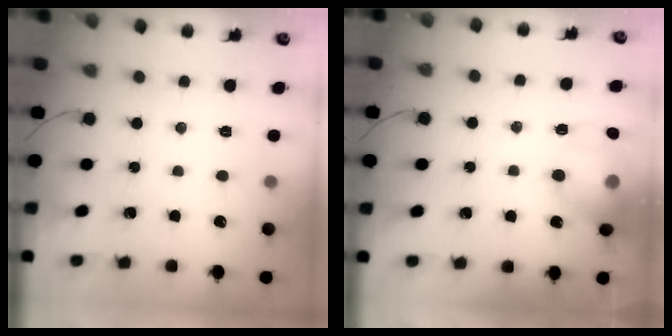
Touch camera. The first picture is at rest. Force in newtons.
{"total": 15.3, "press": 15.1, "slide": 2.0}